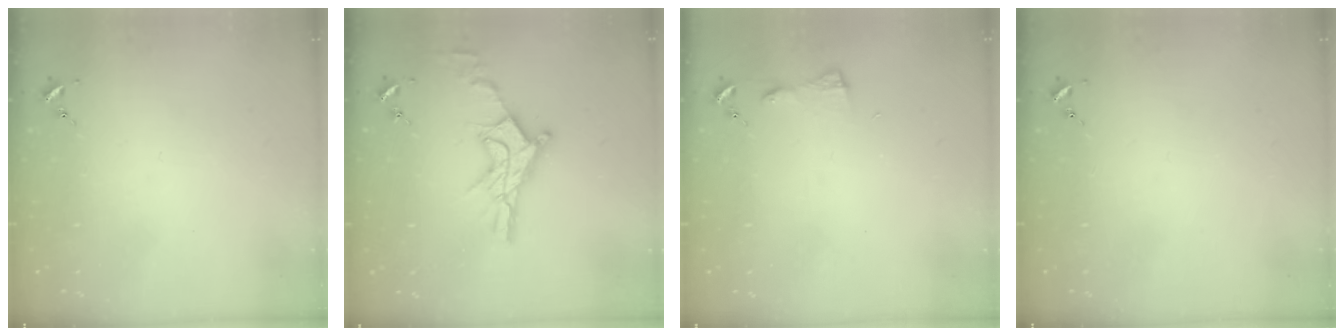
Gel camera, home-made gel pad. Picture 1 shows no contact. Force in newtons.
{"total": 14.2, "press": 14.2, "slide": 1.1}
{"total": 3.2, "press": 3.1, "slide": 0.3}
{"total": 0.0}